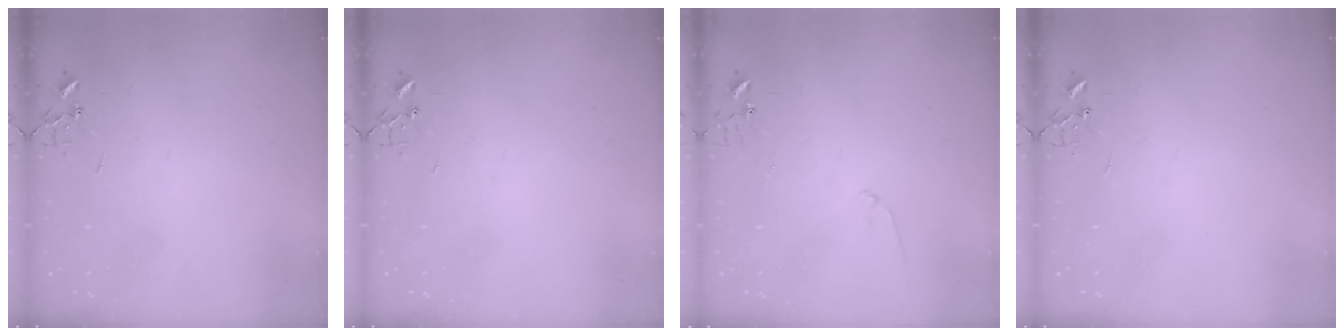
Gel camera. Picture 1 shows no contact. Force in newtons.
{"total": 0.0}
{"total": 6.5, "press": 6.5, "slide": 0.6}
{"total": 0.0}